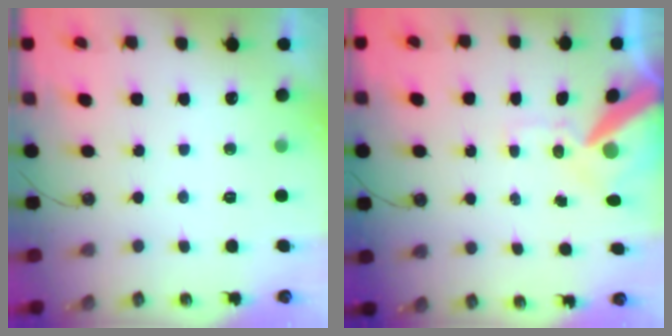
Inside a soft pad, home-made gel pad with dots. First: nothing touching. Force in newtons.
{"total": 13.4, "press": 13.2, "slide": 1.8}